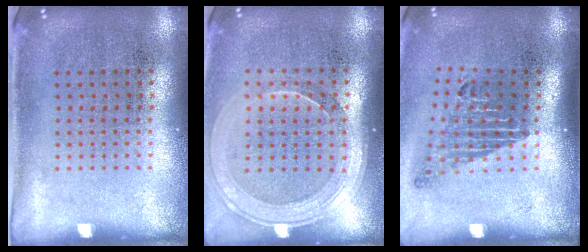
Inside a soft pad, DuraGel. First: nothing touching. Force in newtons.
{"total": 1.8, "press": 1.6, "slide": 0.8}
{"total": 1.8, "press": 1.2, "slide": 1.3}